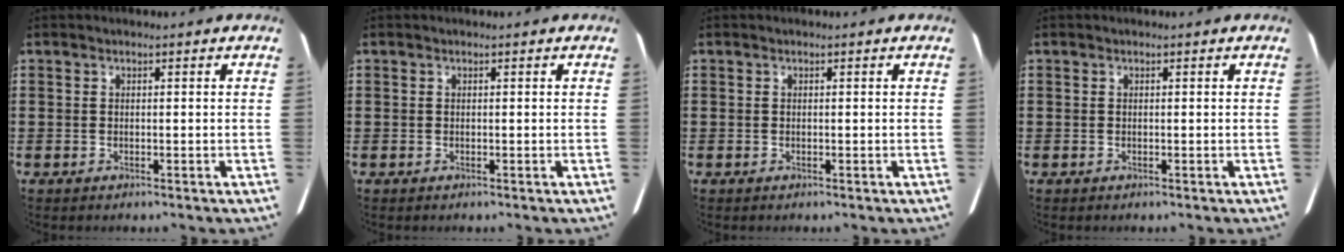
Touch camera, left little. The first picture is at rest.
{"total": 0.0}
{"total": 0.0}
{"total": 0.0}